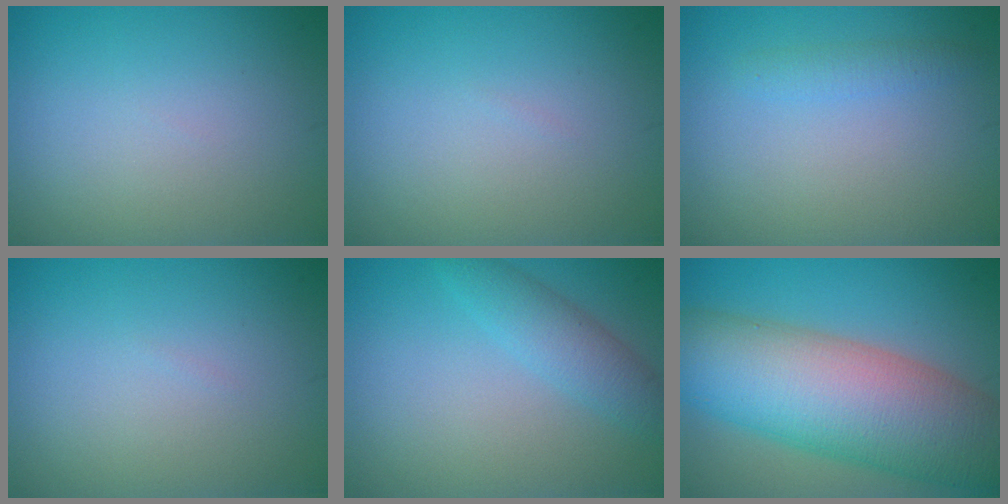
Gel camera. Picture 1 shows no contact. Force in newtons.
{"total": 0.0}
{"total": 1.3, "press": 1.3, "slide": 0.0}
{"total": 0.0}
{"total": 3.0, "press": 3.0, "slide": 0.1}
{"total": 13.7, "press": 13.7, "slide": 0.6}